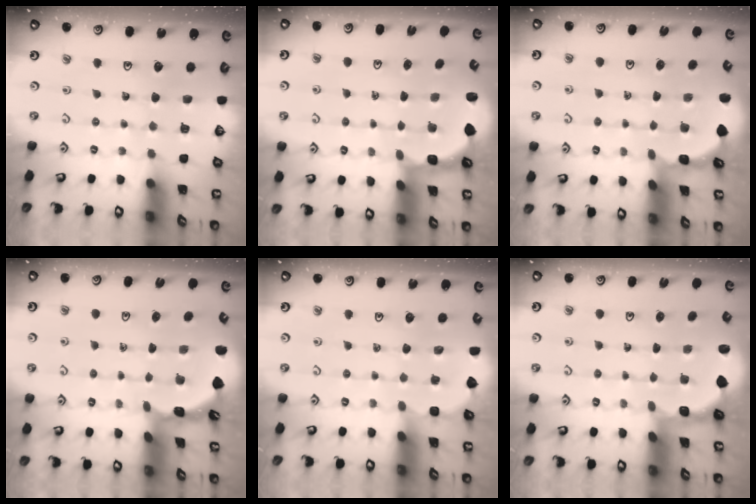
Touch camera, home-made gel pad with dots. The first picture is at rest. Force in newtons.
{"total": 2.8, "press": 2.2, "slide": 1.7}
{"total": 1.7, "press": 1.7, "slide": 0.2}
{"total": 1.9, "press": 1.9, "slide": 0.1}
{"total": 2.9, "press": 2.9, "slide": 0.2}
{"total": 1.9, "press": 1.8, "slide": 0.7}